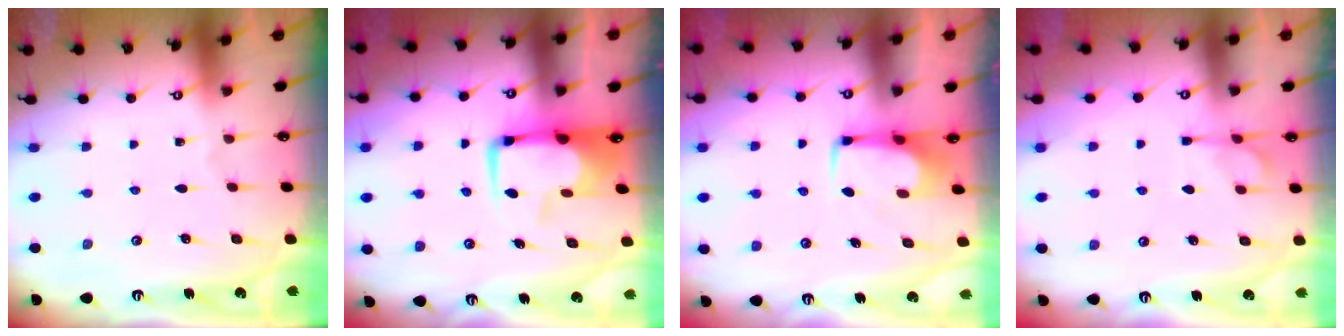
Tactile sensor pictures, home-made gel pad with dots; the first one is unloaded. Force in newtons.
{"total": 7.9, "press": 7.8, "slide": 1.4}
{"total": 1.7, "press": 1.6, "slide": 0.6}
{"total": 3.0, "press": 2.6, "slide": 1.5}